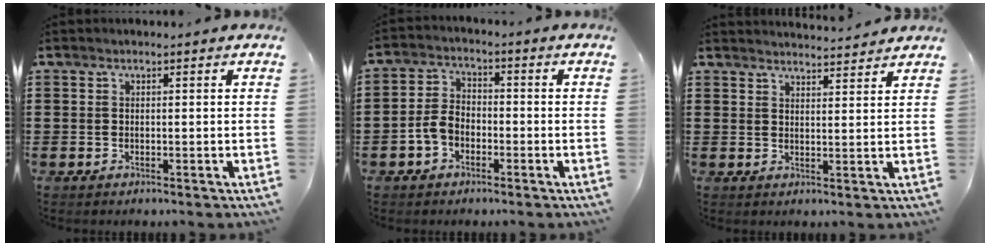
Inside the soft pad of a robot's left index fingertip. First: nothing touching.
{"total": 4.4, "force": [-2.1, 2.9, 2.5], "torque": [-0.068, 0.005, -0.047]}
{"total": 2.9, "force": [2.9, -0.2, 0.0], "torque": [-0.008, -0.014, 0.054]}